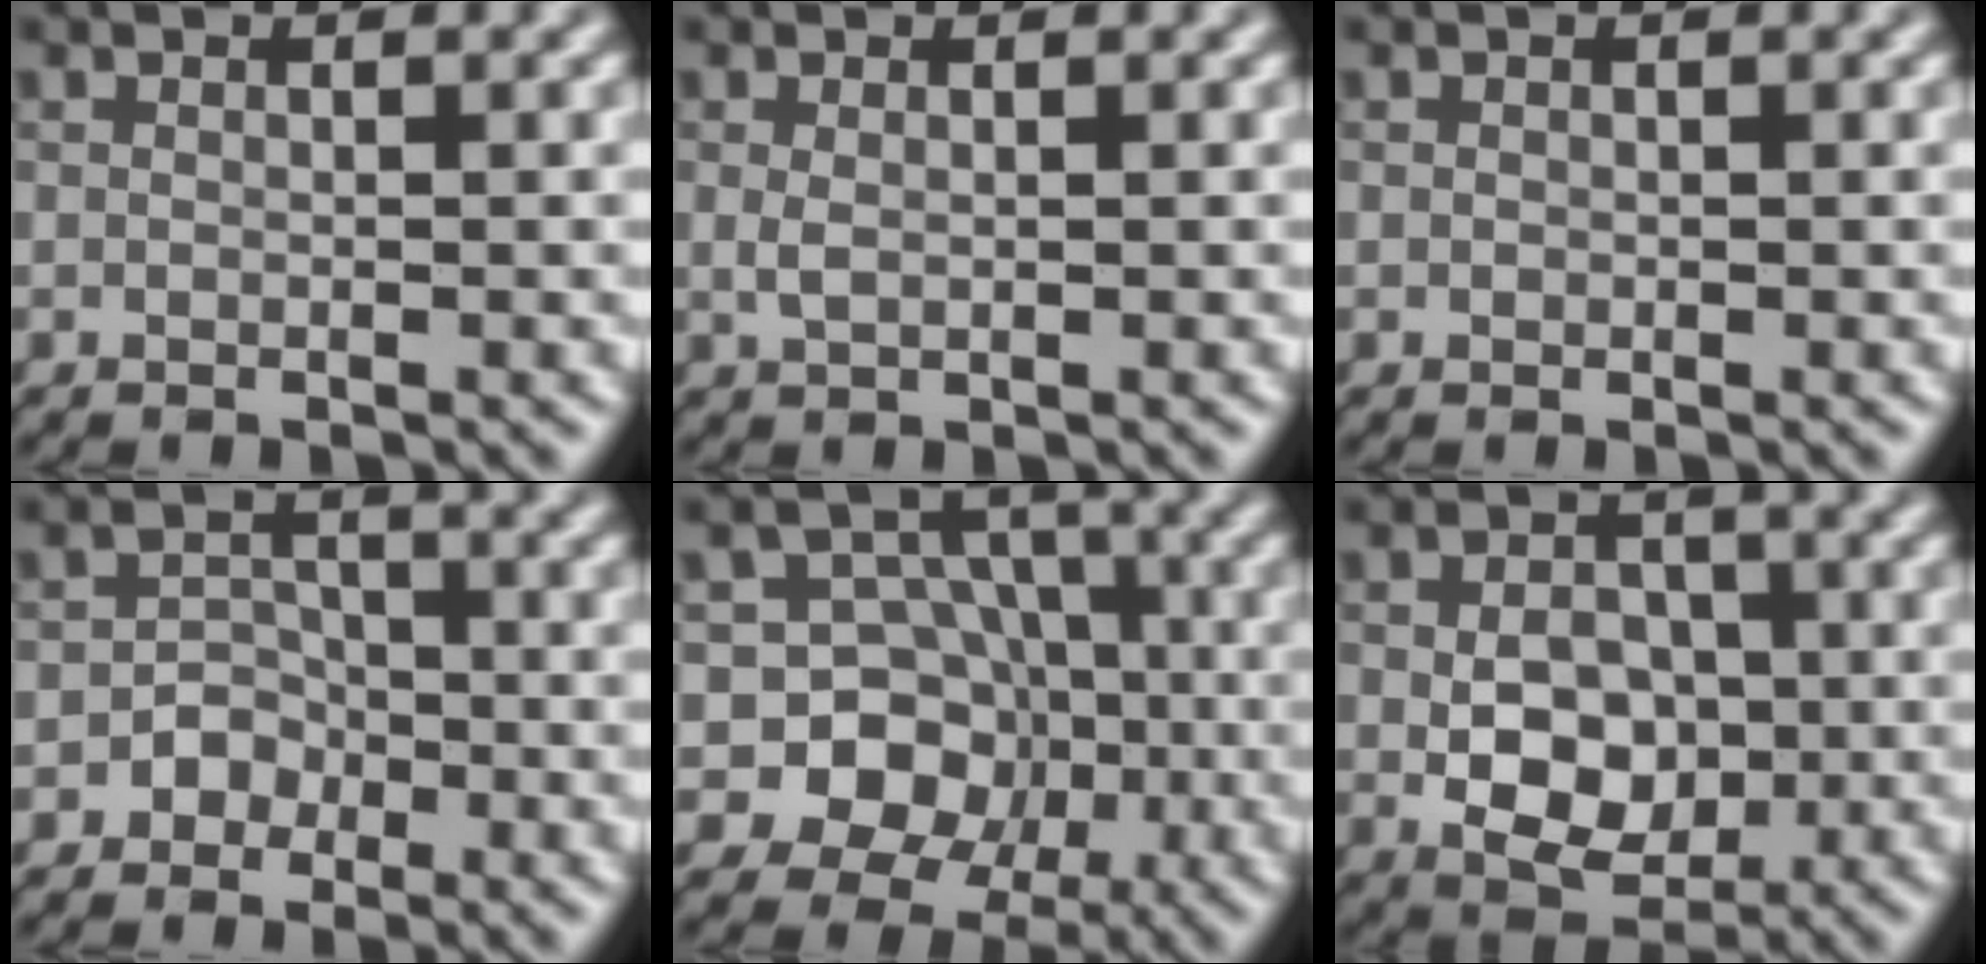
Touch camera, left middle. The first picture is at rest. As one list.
[{"total": 0.9, "force": [0.2, 0.4, 0.8], "torque": [-0.020, -0.001, 0.005]}, {"total": 0.0}, {"total": 2.2, "force": [-1.2, 1.8, 0.3], "torque": [0.023, 0.015, -0.032]}, {"total": 8.5, "force": [-2.3, 7.8, 2.6], "torque": [-0.026, 0.022, -0.072]}, {"total": 5.3, "force": [-0.8, 3.8, 3.6], "torque": [-0.058, -0.005, -0.015]}]